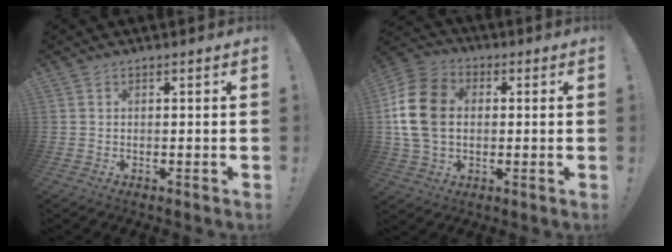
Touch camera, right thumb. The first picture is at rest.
{"total": 16.3, "force": [1.3, 12.3, 10.6], "torque": [-0.195, 0.013, 0.027]}